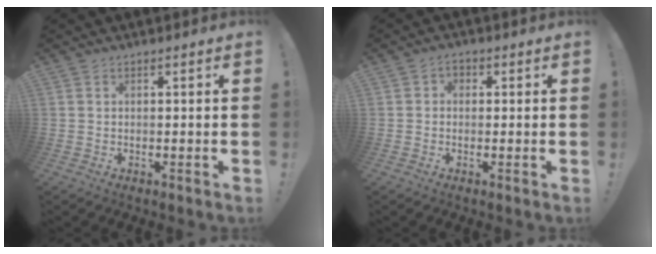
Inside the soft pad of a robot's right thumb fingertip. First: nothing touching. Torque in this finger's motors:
{"motor_torque": [-0.05, 0.11, 0.50, -0.15, -0.02]}